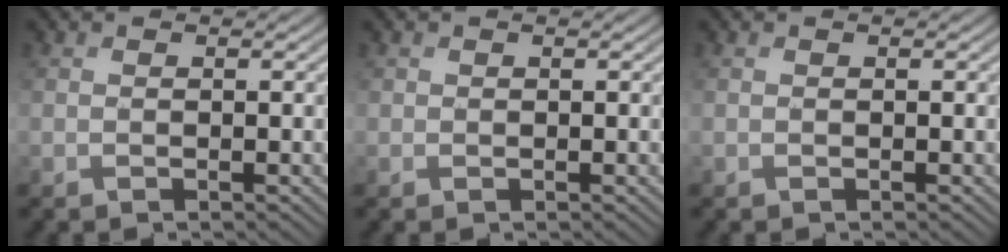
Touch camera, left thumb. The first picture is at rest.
{"total": 0.8, "force": [0.2, 0.8, 0.2], "torque": [-0.005, -0.001, 0.002]}
{"total": 0.0}